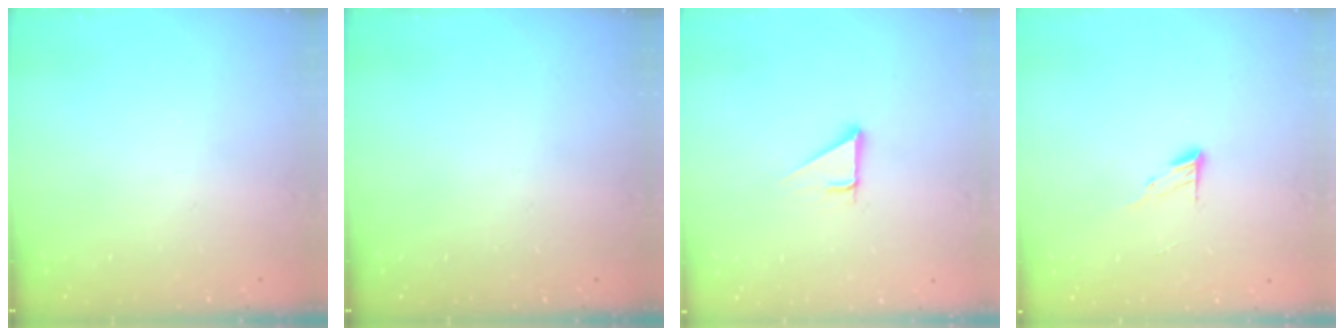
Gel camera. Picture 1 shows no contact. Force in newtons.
{"total": 0.0}
{"total": 2.8, "press": 2.8, "slide": 0.0}
{"total": 4.6, "press": 4.5, "slide": 0.5}